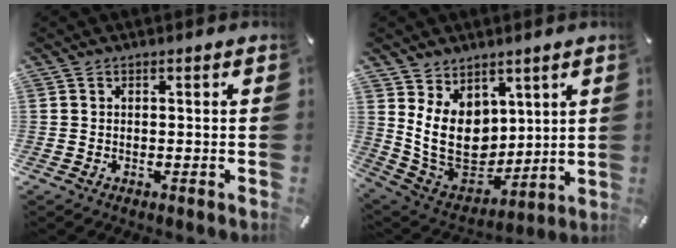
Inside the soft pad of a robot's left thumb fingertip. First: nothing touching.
{"total": 14.1, "force": [3.8, 11.4, 7.3], "torque": [-0.163, -0.039, 0.080]}